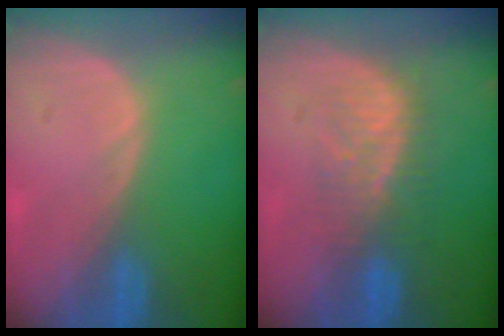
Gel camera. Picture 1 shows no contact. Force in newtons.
{"total": 6.2, "press": 6.0, "slide": 1.5}